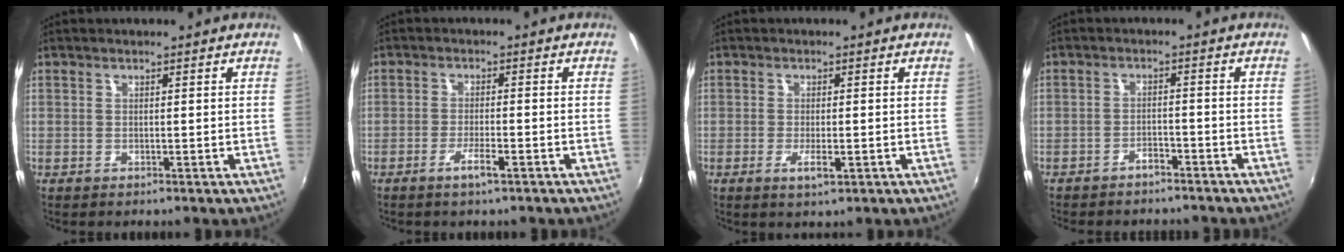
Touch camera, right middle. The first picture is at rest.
{"total": 3.1, "force": [-2.0, 0.2, 2.4], "torque": [-0.055, -0.002, -0.039]}
{"total": 2.9, "force": [-1.1, 0.8, 2.6], "torque": [-0.051, -0.006, -0.017]}
{"total": 4.5, "force": [-4.1, 1.4, 1.3], "torque": [-0.041, 0.000, -0.057]}